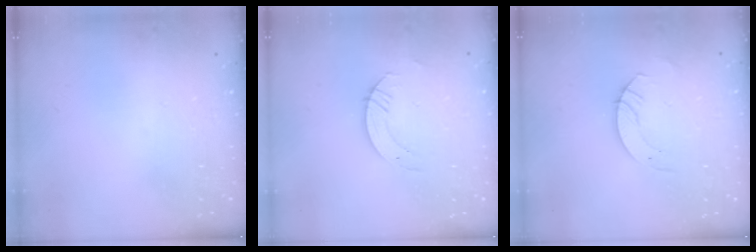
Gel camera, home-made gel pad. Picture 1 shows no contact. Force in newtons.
{"total": 3.7, "press": 3.6, "slide": 0.4}
{"total": 3.3, "press": 3.3, "slide": 0.2}